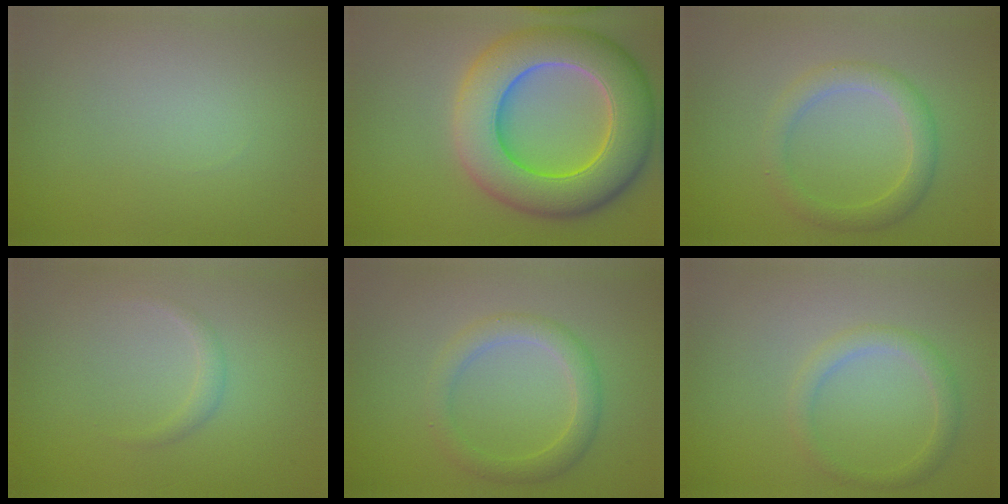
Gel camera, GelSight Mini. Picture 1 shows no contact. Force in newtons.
{"total": 10.7, "press": 10.6, "slide": 0.6}
{"total": 2.8, "press": 2.8, "slide": 0.1}
{"total": 0.8, "press": 0.8, "slide": 0.0}
{"total": 2.8, "press": 2.8, "slide": 0.1}
{"total": 1.9, "press": 1.9, "slide": 0.2}